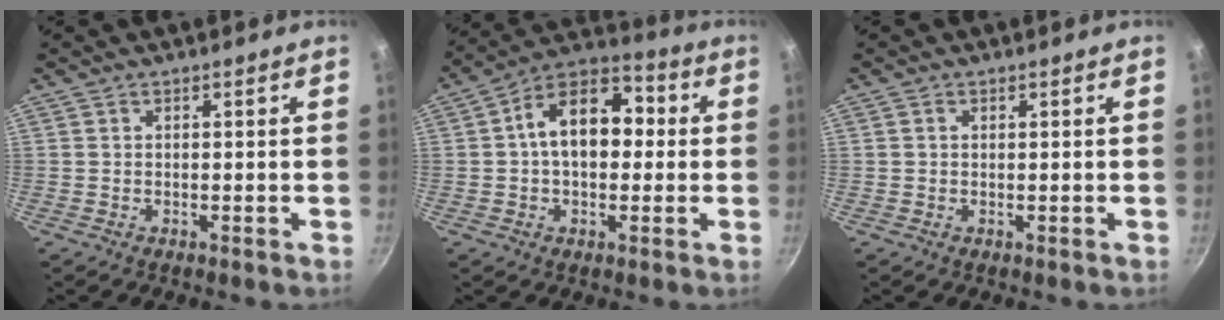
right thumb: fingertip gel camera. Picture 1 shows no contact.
{"total": 14.6, "force": [1.2, 9.7, 10.9], "torque": [-0.124, 0.038, -0.001]}
{"total": 0.6, "force": [0.2, 0.5, 0.3], "torque": [-0.004, 0.004, 0.003]}